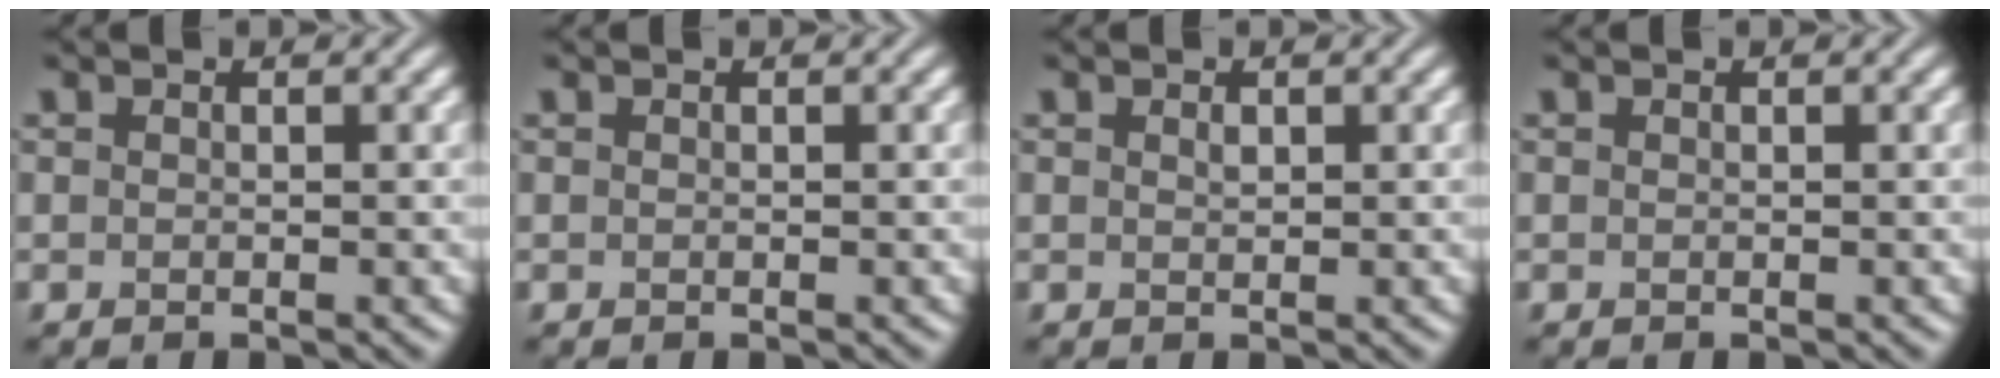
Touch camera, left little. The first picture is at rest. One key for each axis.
{"total": 0.0}
{"total": 0.6, "fx": 0.3, "fy": 0.3, "fz": 0.4, "tx": -0.010, "ty": 0.001, "tz": 0.005}
{"total": 0.0}